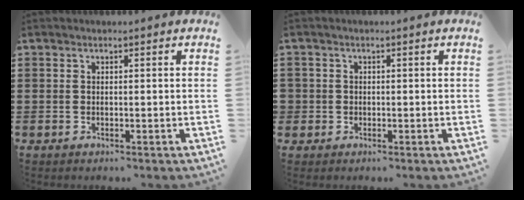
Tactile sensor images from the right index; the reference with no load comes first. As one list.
[{"total": 1.2, "force": [-0.3, 1.2, 0.1], "torque": [-0.008, 0.003, -0.008]}]